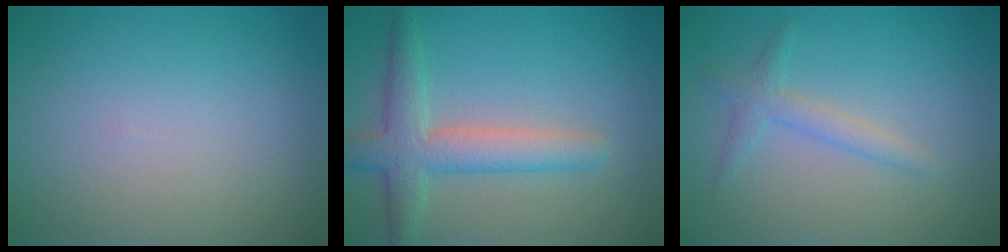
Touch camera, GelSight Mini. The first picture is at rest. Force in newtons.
{"total": 4.5, "press": 4.5, "slide": 0.1}
{"total": 1.9, "press": 1.9, "slide": 0.1}